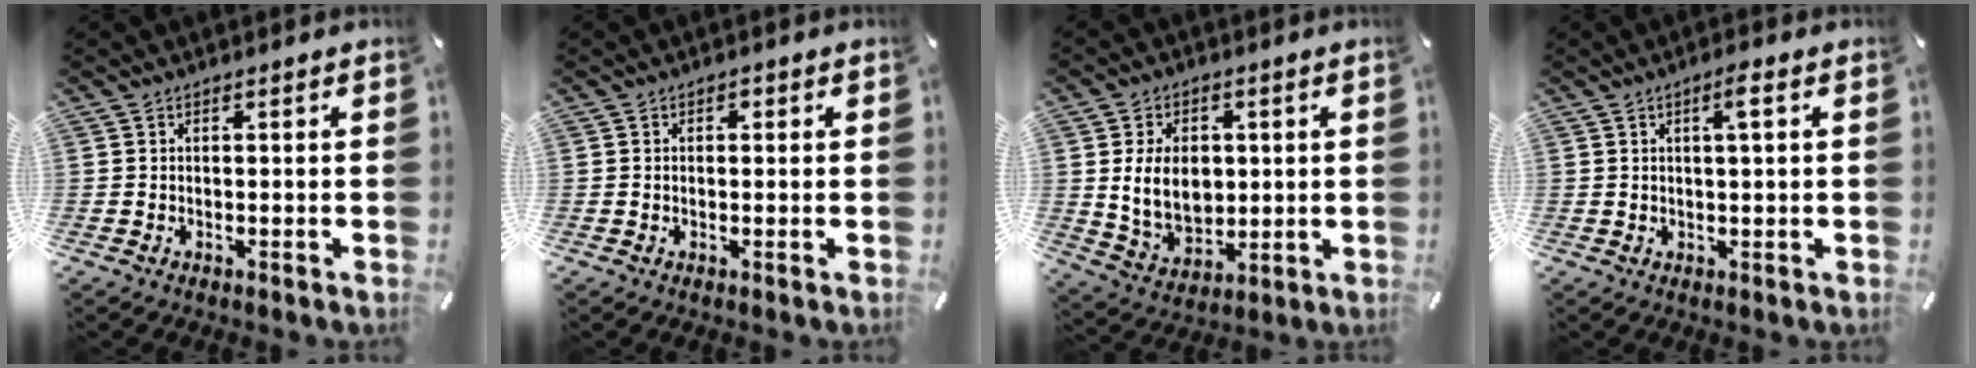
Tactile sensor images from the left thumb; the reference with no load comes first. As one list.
[{"total": 1.1, "force": [0.1, 0.8, 0.7], "torque": [-0.015, 0.006, 0.001]}, {"total": 10.8, "force": [1.3, 8.4, 6.8], "torque": [-0.139, 0.004, 0.024]}, {"total": 3.4, "force": [1.2, 0.5, 3.2], "torque": [-0.064, 0.004, 0.017]}]